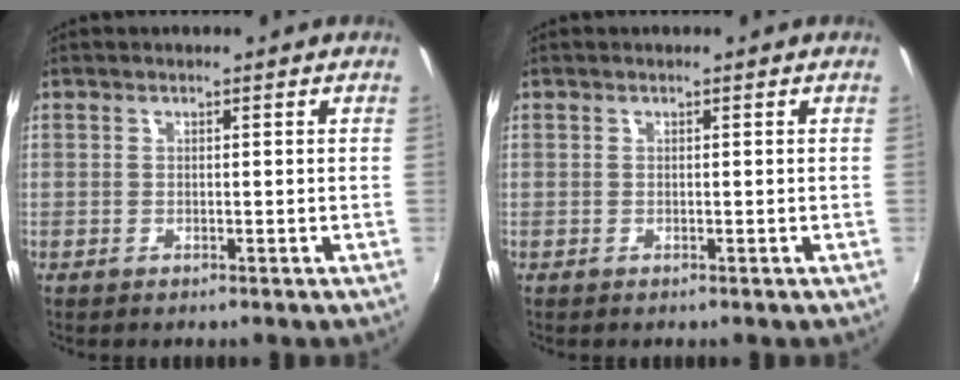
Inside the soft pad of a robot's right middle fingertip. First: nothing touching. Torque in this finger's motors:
{"motor_torque": [-0.02, 0.00, 0.00, 0.00]}